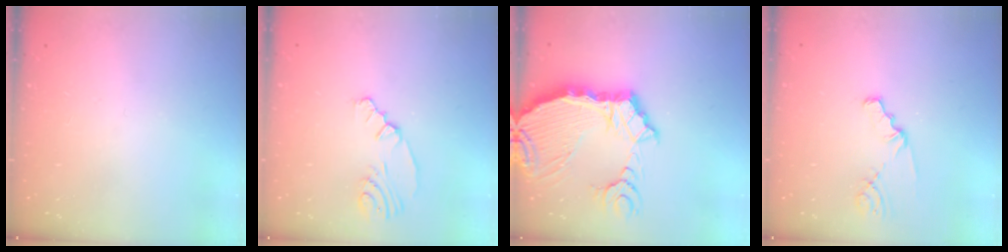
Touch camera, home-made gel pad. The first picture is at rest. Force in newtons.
{"total": 5.1, "press": 2.7, "slide": 4.3}
{"total": 14.3, "press": 13.9, "slide": 3.3}
{"total": 1.8, "press": 1.8, "slide": 0.3}